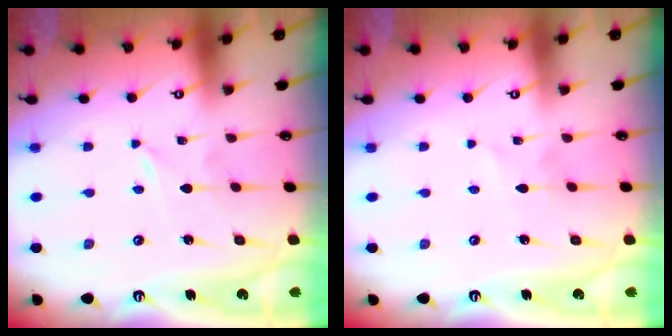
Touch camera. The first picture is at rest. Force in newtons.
{"total": 2.2, "press": 2.2, "slide": 0.2}